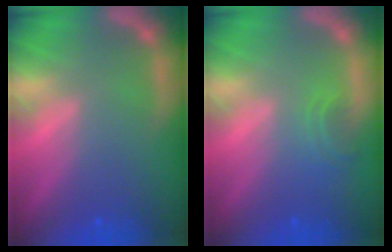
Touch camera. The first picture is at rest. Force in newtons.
{"total": 1.9}